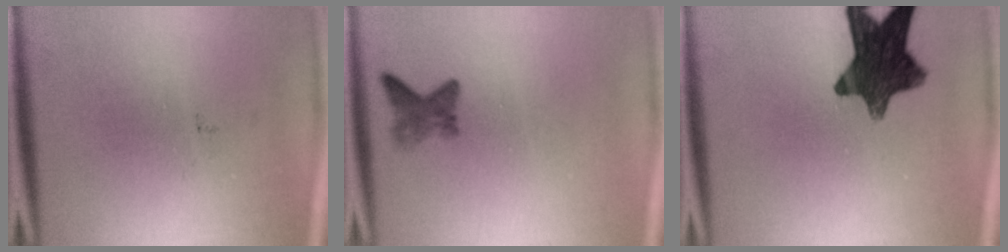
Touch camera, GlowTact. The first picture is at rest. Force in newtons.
{"total": 2.0}
{"total": 11.8}